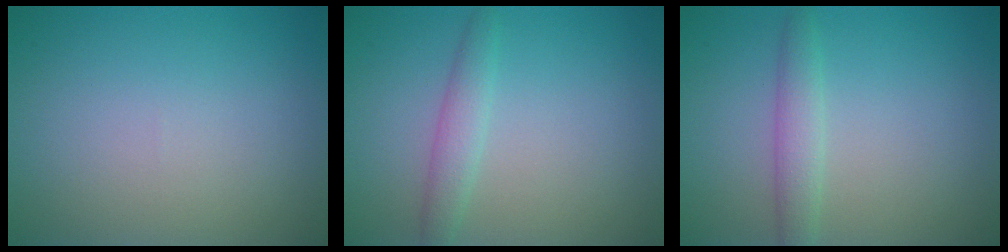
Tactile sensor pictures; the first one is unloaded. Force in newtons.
{"total": 2.1, "press": 2.1, "slide": 0.1}
{"total": 2.1, "press": 2.1, "slide": 0.1}